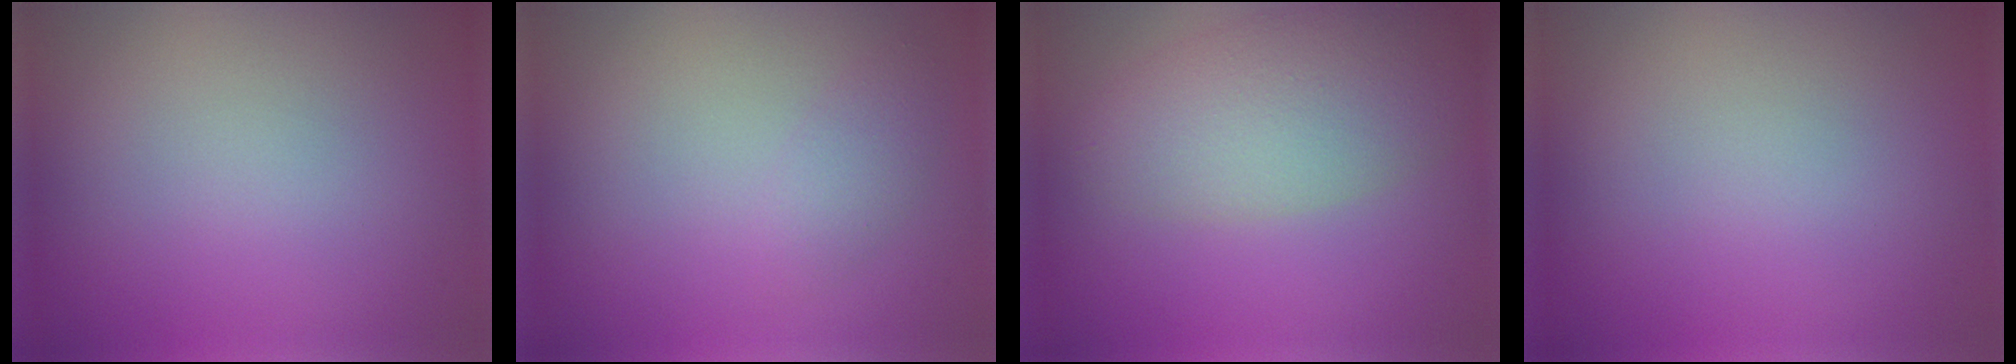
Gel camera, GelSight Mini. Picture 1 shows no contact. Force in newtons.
{"total": 1.4, "press": 1.4, "slide": 0.1}
{"total": 5.8, "press": 5.8, "slide": 0.1}
{"total": 0.0}